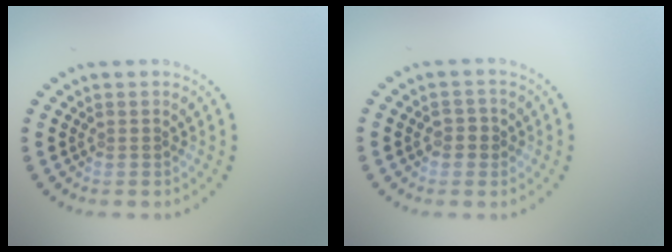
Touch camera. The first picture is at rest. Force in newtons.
{"total": 1.2, "press": 1.2, "slide": 0.2}